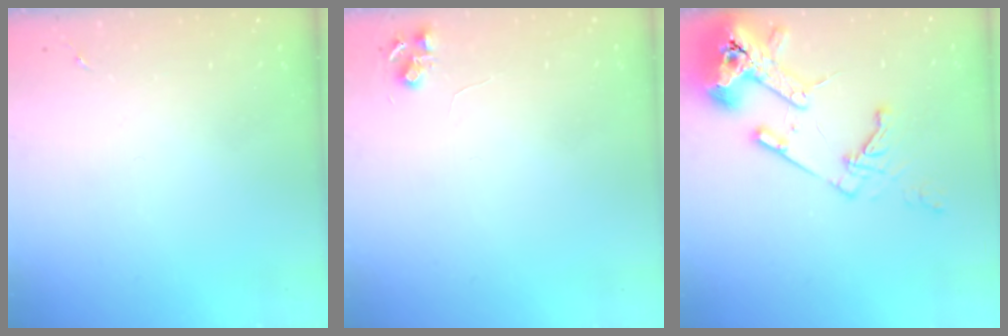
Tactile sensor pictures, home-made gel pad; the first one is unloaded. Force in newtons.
{"total": 5.8, "press": 5.8, "slide": 0.8}
{"total": 16.7, "press": 16.5, "slide": 2.2}